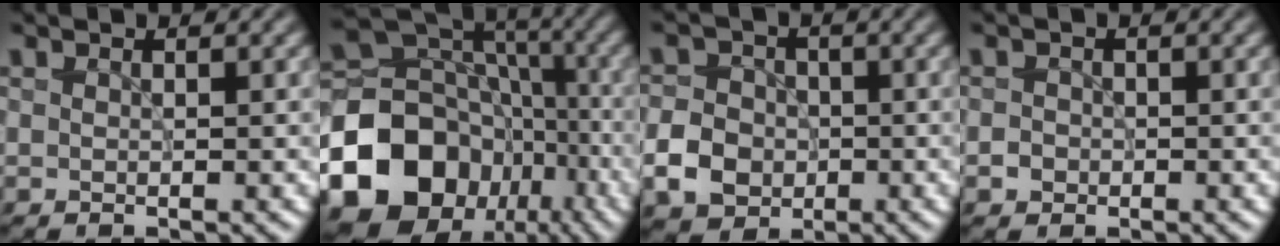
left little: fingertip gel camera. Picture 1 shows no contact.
{"total": 19.3, "force": [-8.1, 15.2, 8.5], "torque": [-0.184, -0.018, -0.140]}
{"total": 4.5, "force": [-1.3, 3.9, 1.9], "torque": [-0.037, 0.003, -0.035]}
{"total": 1.0, "force": [-0.4, 0.9, 0.2], "torque": [0.000, -0.001, -0.009]}